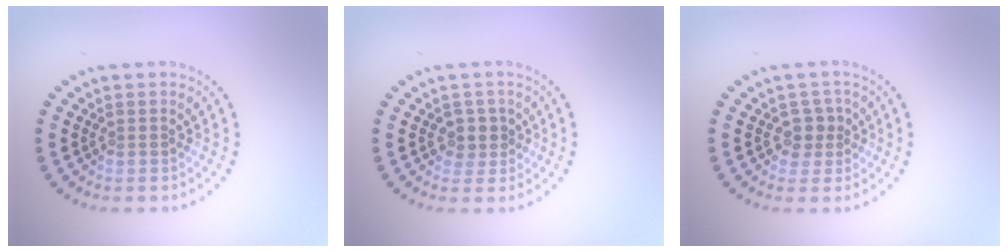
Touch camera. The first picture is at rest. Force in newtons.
{"total": 1.7, "press": 1.5, "slide": 0.9}
{"total": 1.8, "press": 1.5, "slide": 1.0}